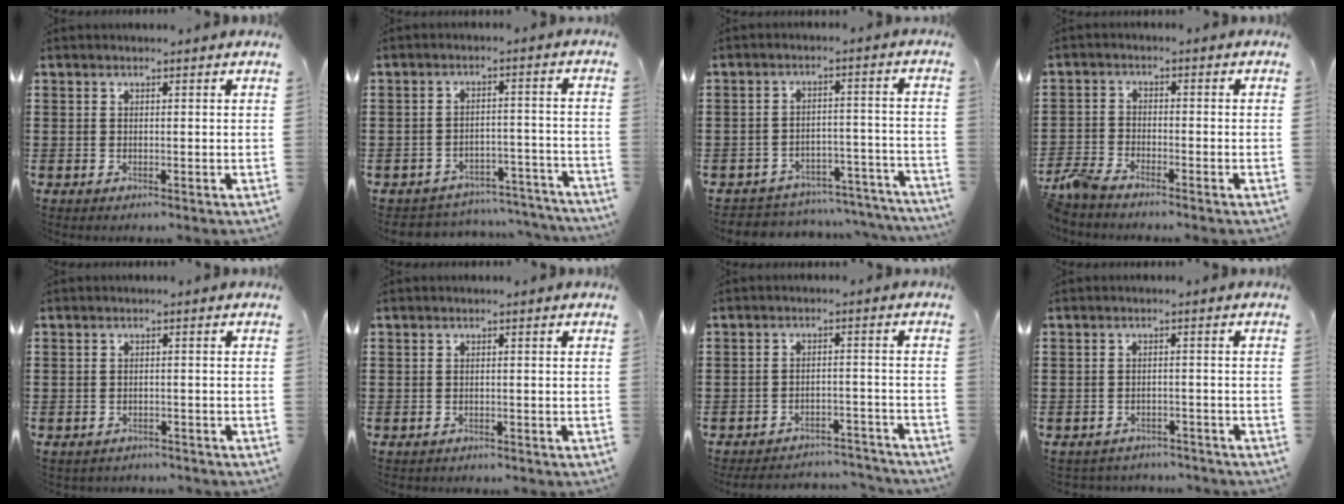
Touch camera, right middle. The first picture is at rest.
{"total": 4.1, "force": [-4.1, 0.6, 0.2], "torque": [-0.009, 0.004, -0.086]}
{"total": 4.4, "force": [-4.4, 0.8, 0.2], "torque": [-0.009, 0.008, -0.091]}
{"total": 3.7, "force": [-3.4, 0.6, 1.4], "torque": [-0.053, -0.007, -0.076]}
{"total": 1.4, "force": [-1.4, 0.2, -0.1], "torque": [-0.005, -0.002, -0.032]}
{"total": 0.7, "force": [-0.7, 0.1, -0.1], "torque": [-0.002, 0.000, -0.015]}
{"total": 4.2, "force": [-4.1, 0.3, 0.4], "torque": [-0.011, 0.002, -0.086]}
{"total": 2.2, "force": [-2.2, 0.3, -0.2], "torque": [-0.006, -0.002, -0.049]}